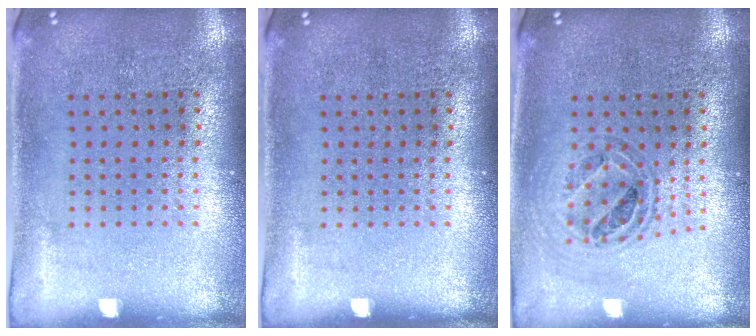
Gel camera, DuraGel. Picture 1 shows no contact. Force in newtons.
{"total": 0.0}
{"total": 0.7, "press": 0.7, "slide": 0.0}